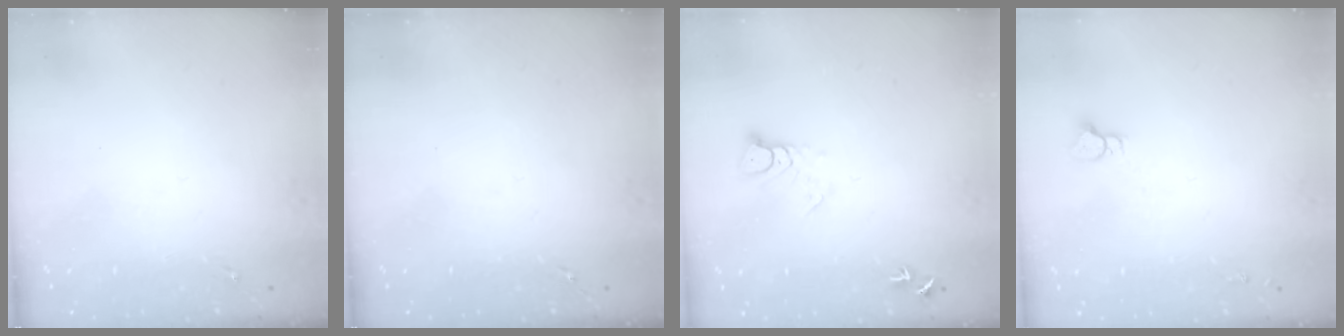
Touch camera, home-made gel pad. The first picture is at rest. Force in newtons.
{"total": 0.0}
{"total": 4.6, "press": 4.5, "slide": 0.5}
{"total": 3.2, "press": 3.2, "slide": 0.2}